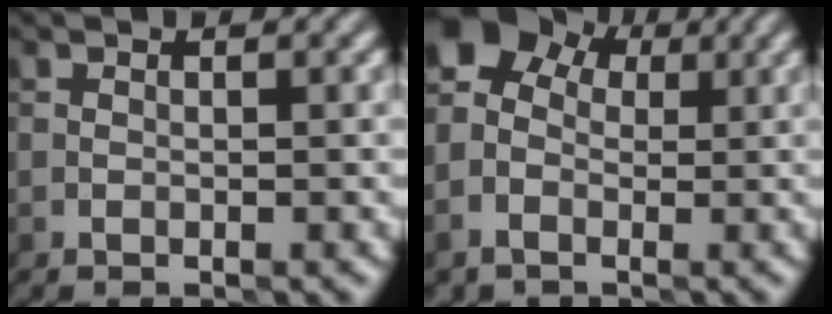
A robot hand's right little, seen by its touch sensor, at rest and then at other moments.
{"total": 6.8, "force": [0.4, 6.0, 3.3], "torque": [-0.057, 0.012, -0.013]}